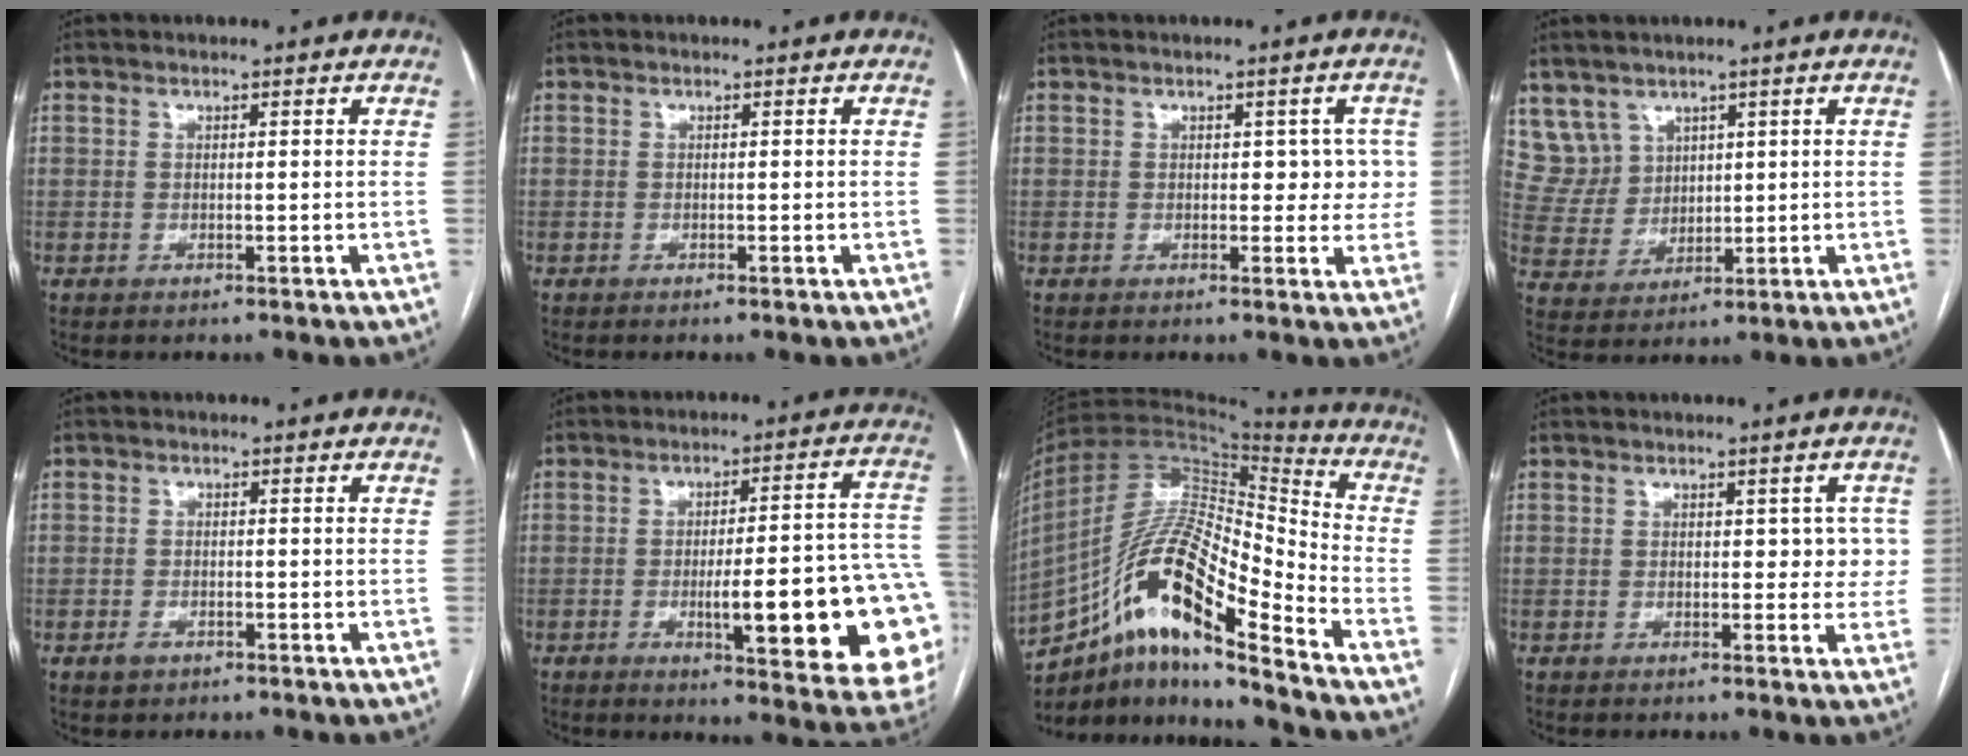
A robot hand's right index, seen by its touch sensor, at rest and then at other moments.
{"total": 0.0}
{"total": 4.3, "force": [0.7, 2.8, 3.2], "torque": [-0.018, 0.015, 0.008]}
{"total": 7.2, "force": [4.7, 5.5, 0.0], "torque": [-0.008, 0.020, 0.111]}
{"total": 1.8, "force": [-0.9, 1.4, 0.7], "torque": [-0.005, 0.004, -0.011]}
{"total": 21.8, "force": [-4.9, 3.2, 21.0], "torque": [-0.181, 0.009, -0.052]}
{"total": 18.4, "force": [-10.3, 3.2, 14.9], "torque": [-0.283, 0.018, -0.181]}
{"total": 3.8, "force": [0.7, 2.5, 2.7], "torque": [-0.013, 0.012, 0.008]}